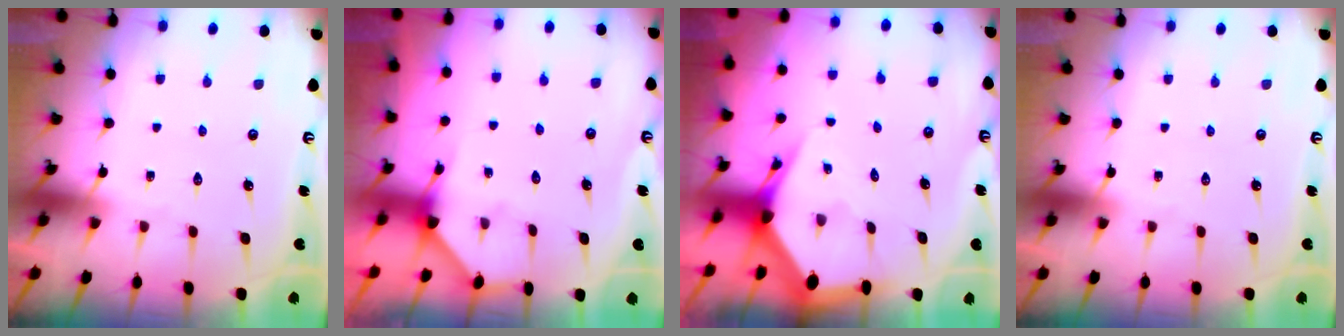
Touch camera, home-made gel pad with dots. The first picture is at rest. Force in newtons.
{"total": 2.5, "press": 2.5, "slide": 0.4}
{"total": 3.7, "press": 3.7, "slide": 0.4}
{"total": 0.0}